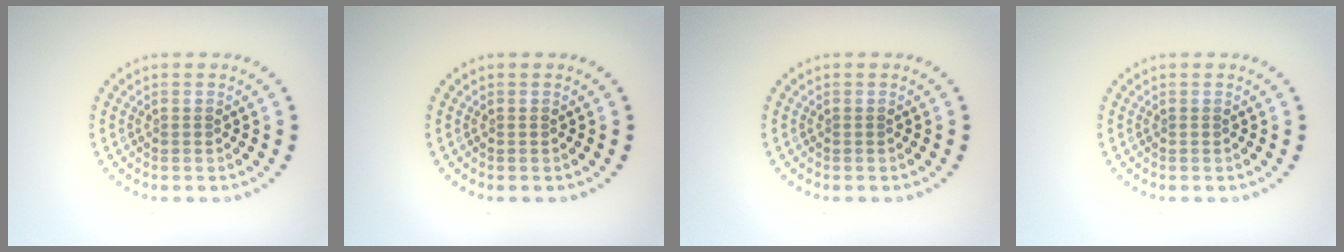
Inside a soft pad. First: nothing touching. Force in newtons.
{"total": 0.0}
{"total": 0.0}
{"total": 0.0}